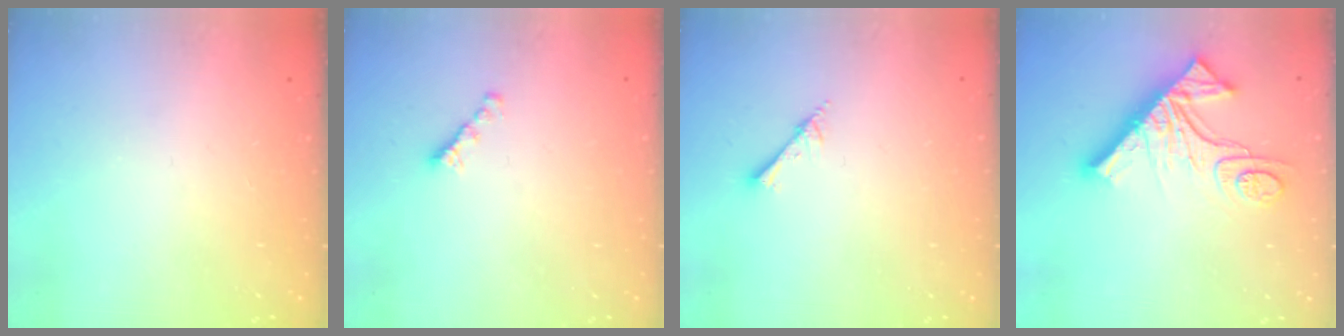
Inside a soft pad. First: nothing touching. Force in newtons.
{"total": 2.7, "press": 2.6, "slide": 0.8}
{"total": 2.5, "press": 2.5, "slide": 0.2}
{"total": 18.5, "press": 18.4, "slide": 1.5}